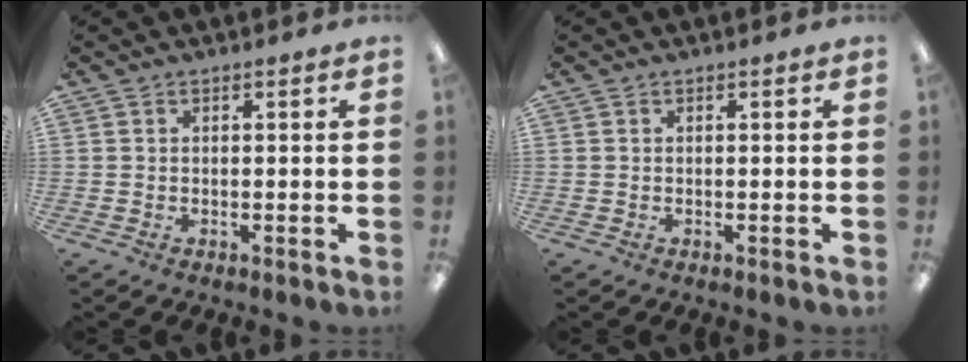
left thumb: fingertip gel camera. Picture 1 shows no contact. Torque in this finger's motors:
{"motor_torque": [-0.01, -0.01, 0.13, -0.08, 0.00]}